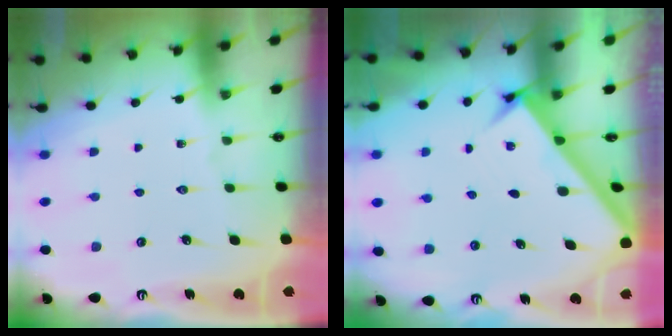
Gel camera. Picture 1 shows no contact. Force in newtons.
{"total": 2.5, "press": 2.5, "slide": 0.2}